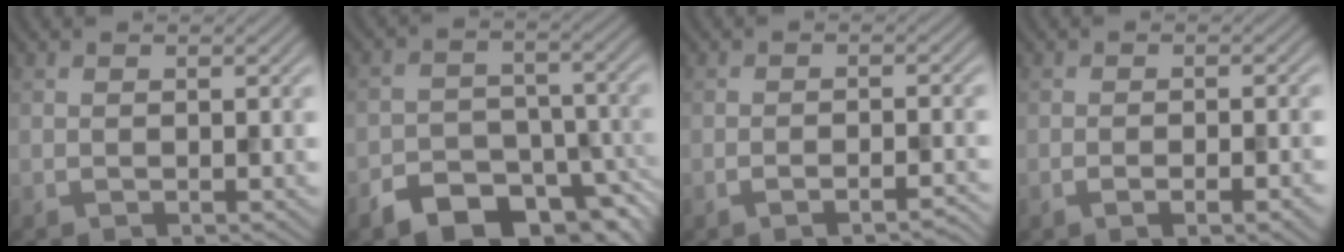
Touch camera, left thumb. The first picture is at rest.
{"total": 9.6, "force": [-6.7, 5.3, 4.3], "torque": [-0.068, -0.014, -0.110]}
{"total": 2.0, "force": [-1.6, 0.1, 1.2], "torque": [-0.023, 0.005, -0.029]}
{"total": 3.3, "force": [-1.8, 0.6, 2.7], "torque": [-0.048, -0.002, -0.029]}